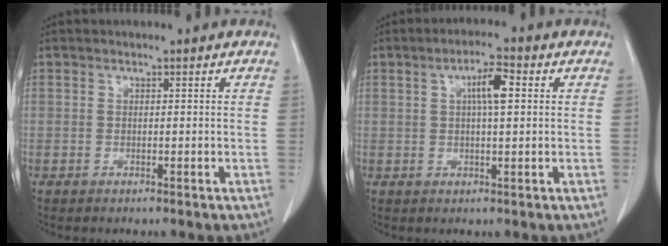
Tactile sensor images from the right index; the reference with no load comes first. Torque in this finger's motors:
{"motor_torque": [0.43, 0.10, 0.13, 0.05]}